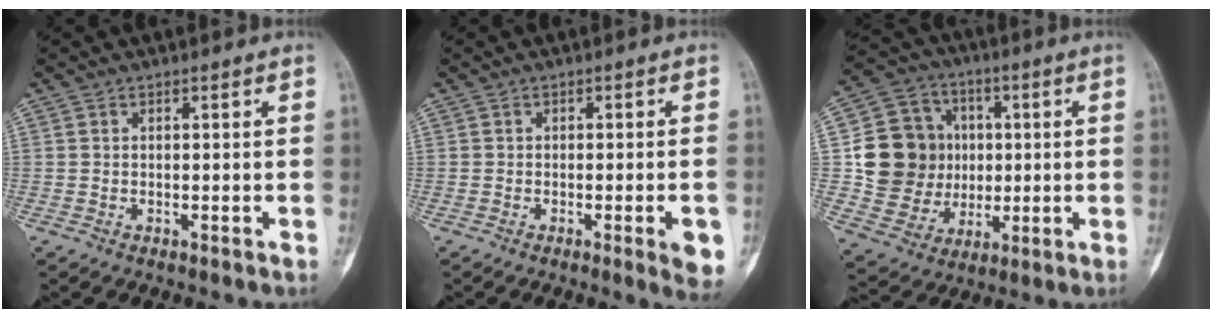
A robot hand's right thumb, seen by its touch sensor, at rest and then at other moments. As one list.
[{"total": 5.6, "force": [-2.0, 0.9, 5.2], "torque": [-0.061, -0.001, -0.024]}, {"total": 16.4, "force": [1.4, 14.7, 7.0], "torque": [-0.084, 0.015, 0.040]}]